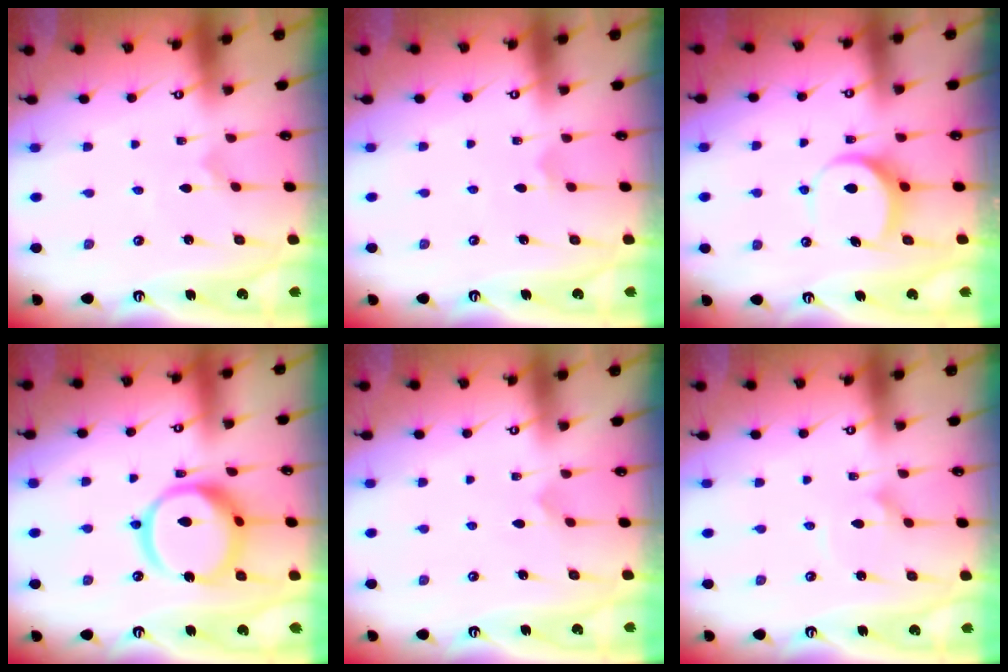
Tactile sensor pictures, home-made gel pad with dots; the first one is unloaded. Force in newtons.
{"total": 3.6, "press": 3.5, "slide": 0.7}
{"total": 6.9, "press": 6.9, "slide": 0.7}
{"total": 17.3, "press": 17.2, "slide": 1.8}
{"total": 3.6, "press": 3.5, "slide": 0.3}
{"total": 2.4, "press": 2.4, "slide": 0.1}